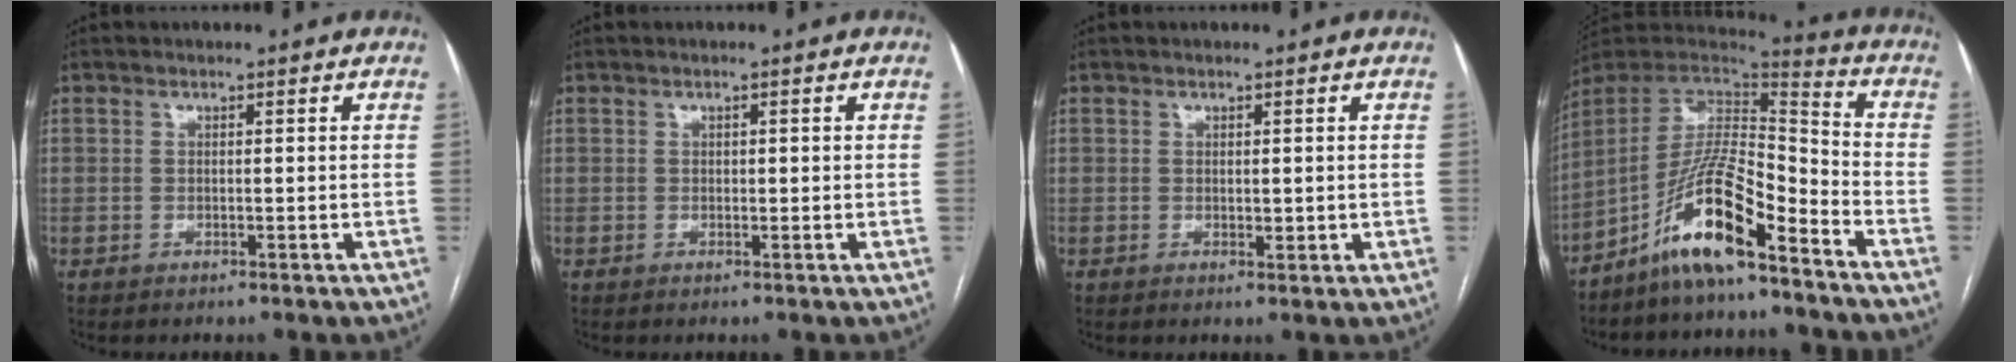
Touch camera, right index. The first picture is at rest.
{"total": 1.0, "force": [0.2, 0.6, 0.7], "torque": [-0.008, 0.002, 0.004]}
{"total": 1.5, "force": [0.2, 0.8, 1.2], "torque": [-0.016, -0.005, 0.006]}
{"total": 14.1, "force": [-9.3, 2.3, 10.3], "torque": [-0.194, 0.012, -0.169]}